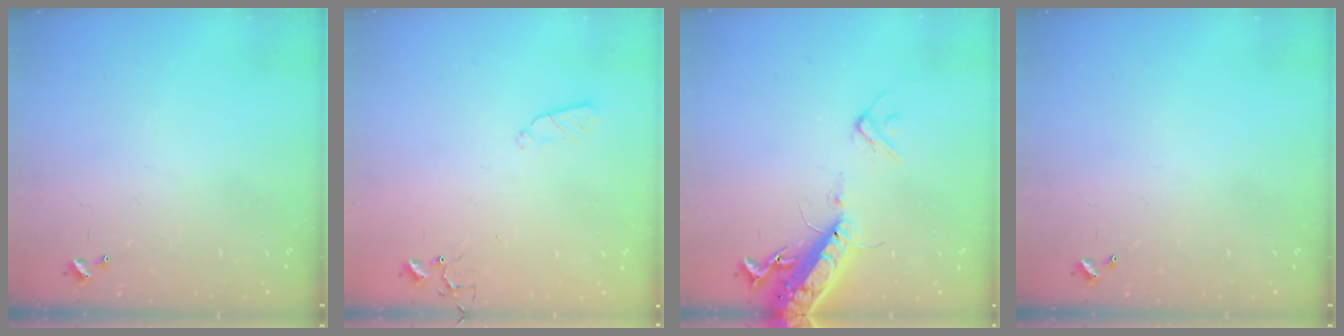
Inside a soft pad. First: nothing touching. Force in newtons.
{"total": 4.5, "press": 4.5, "slide": 0.4}
{"total": 15.6, "press": 15.2, "slide": 3.5}
{"total": 0.0}